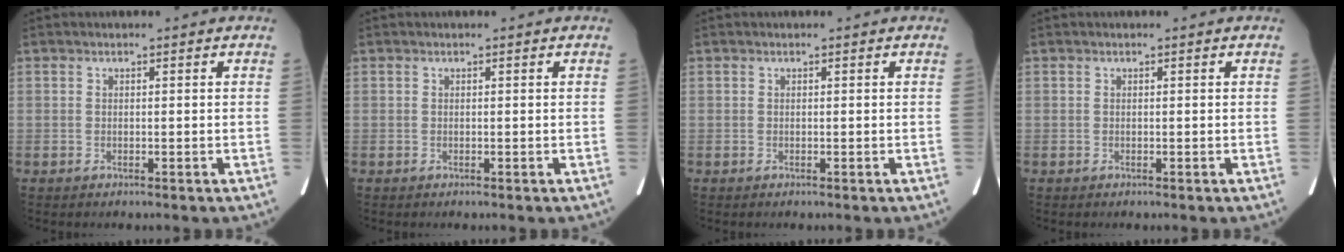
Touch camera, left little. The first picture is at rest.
{"total": 0.0}
{"total": 0.0}
{"total": 0.0}